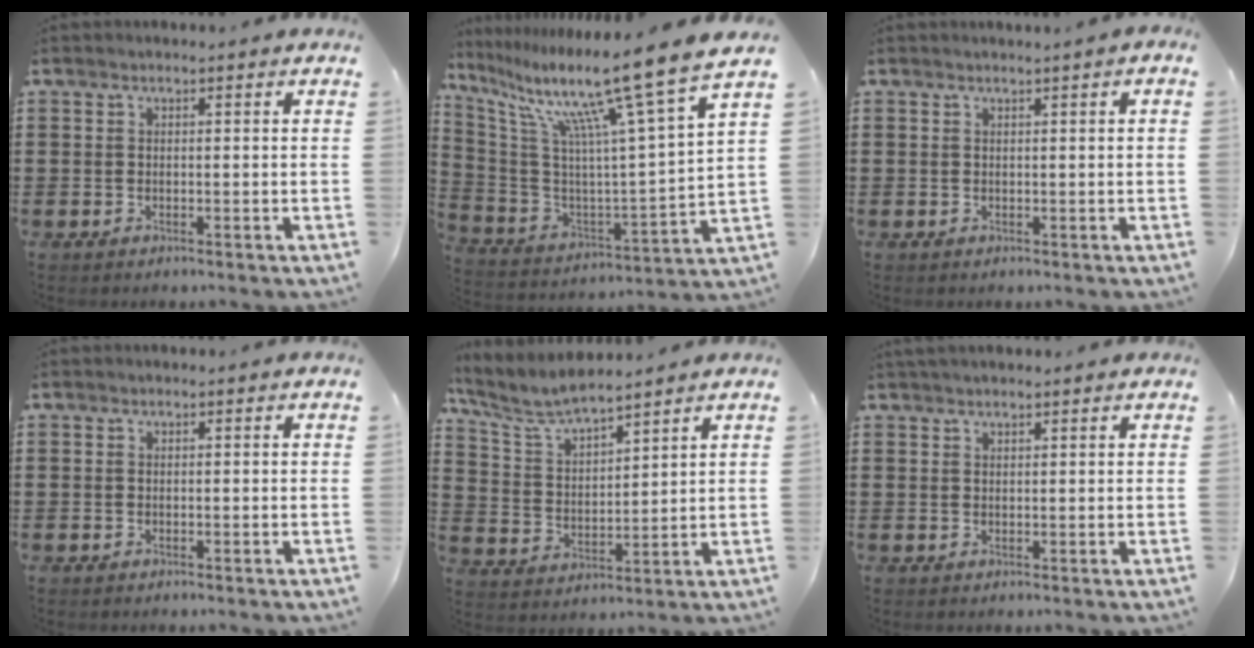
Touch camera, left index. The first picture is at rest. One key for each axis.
{"total": 14.5, "fx": 10.6, "fy": -0.1, "fz": 9.9, "tx": -0.198, "ty": -0.074, "tz": 0.158}
{"total": 0.0}
{"total": 0.0}
{"total": 6.9, "fx": 6.3, "fy": 0.9, "fz": 2.8, "tx": -0.081, "ty": -0.027, "tz": 0.110}
{"total": 1.4, "fx": 1.3, "fy": 0.1, "fz": 0.6, "tx": -0.013, "ty": 0.000, "tz": 0.025}